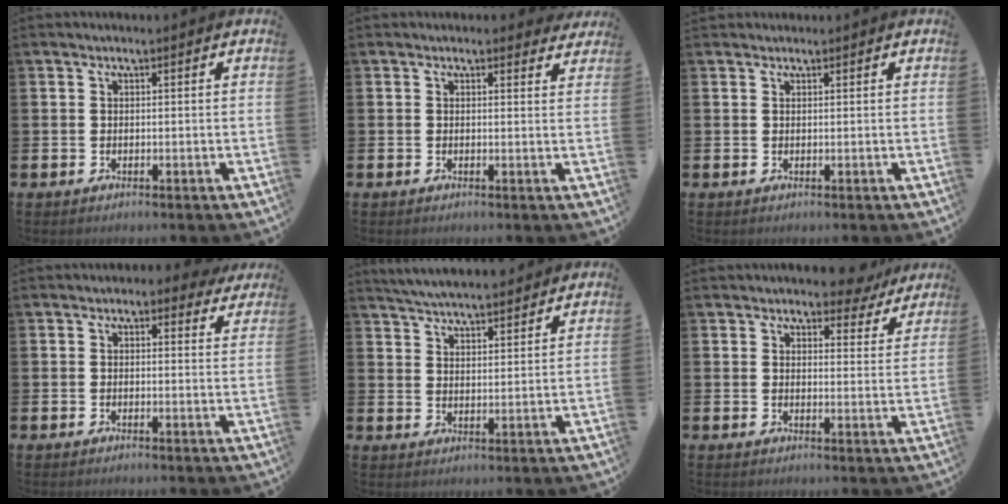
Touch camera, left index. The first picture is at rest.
{"total": 1.2, "force": [1.1, 0.4, 0.3], "torque": [0.003, -0.002, 0.017]}
{"total": 0.7, "force": [0.6, 0.2, 0.0], "torque": [0.008, -0.003, 0.010]}
{"total": 1.3, "force": [1.0, 0.8, 0.4], "torque": [-0.003, 0.002, 0.013]}
{"total": 5.1, "force": [5.0, 0.3, 0.5], "torque": [-0.024, -0.028, 0.090]}
{"total": 4.5, "force": [4.2, 1.5, 0.9], "torque": [-0.006, -0.028, 0.071]}